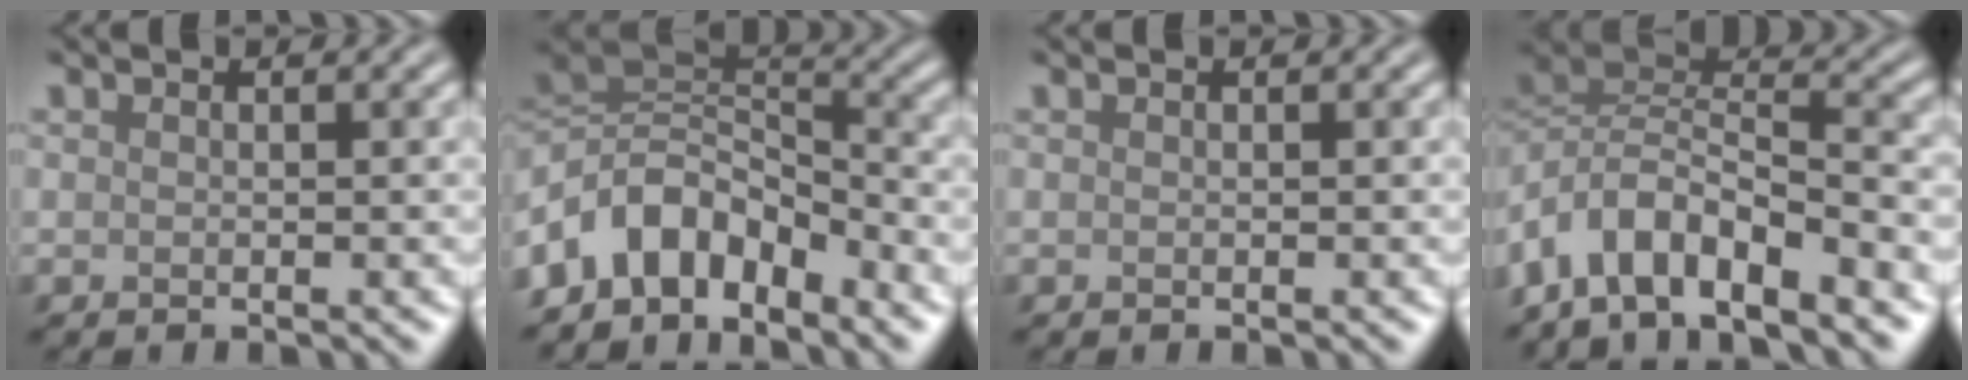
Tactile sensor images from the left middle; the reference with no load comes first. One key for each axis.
{"total": 8.4, "fx": -4.7, "fy": 4.9, "fz": 5.0, "tx": -0.076, "ty": 0.007, "tz": -0.098}
{"total": 0.0}
{"total": 7.9, "fx": -4.8, "fy": 2.9, "fz": 5.5, "tx": -0.087, "ty": 0.009, "tz": -0.100}